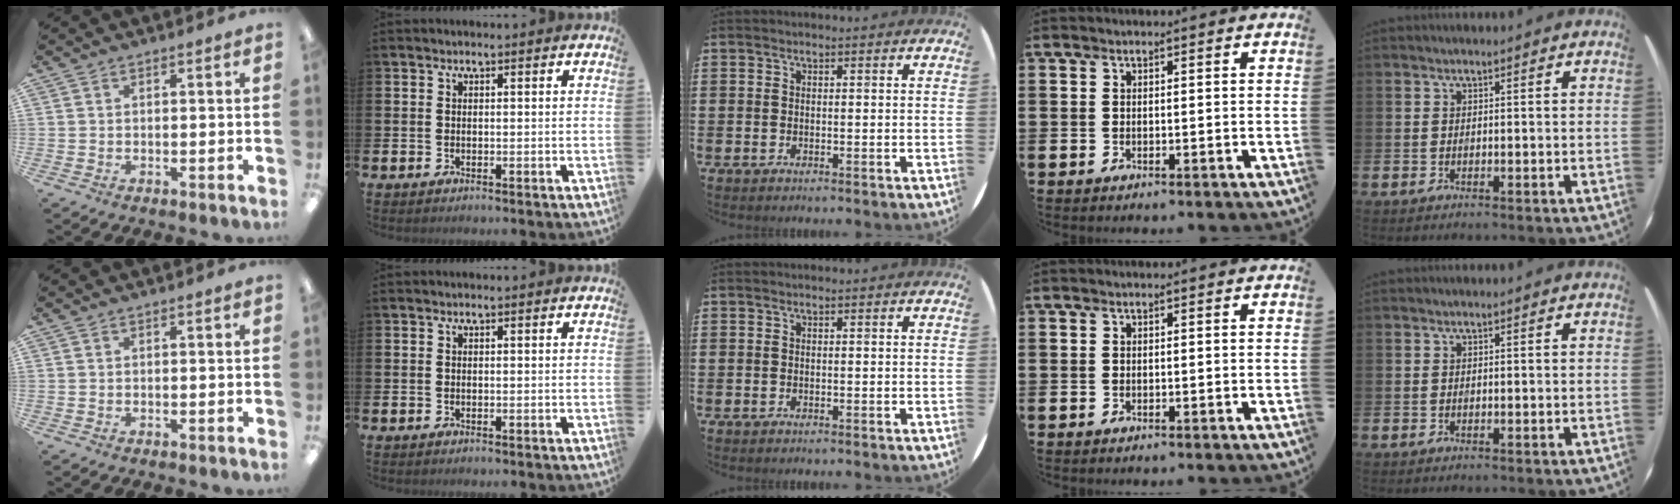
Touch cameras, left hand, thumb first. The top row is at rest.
{}